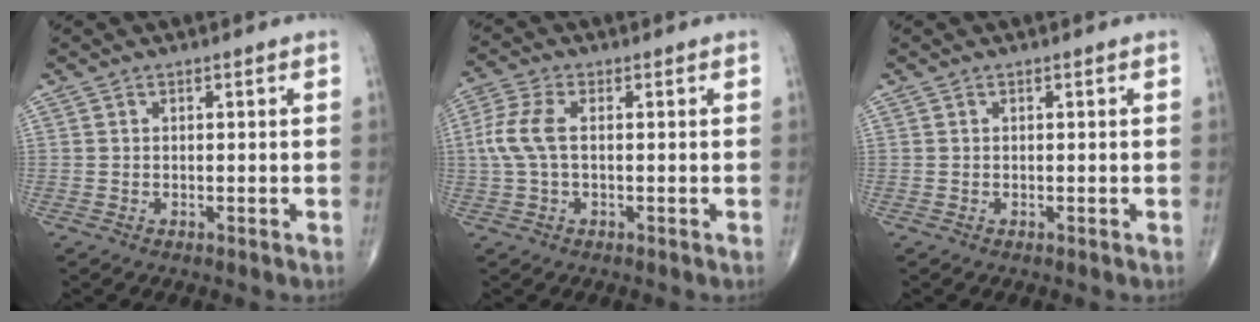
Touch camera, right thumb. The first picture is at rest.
{"total": 6.3, "force": [0.3, 3.2, 5.5], "torque": [-0.151, 0.014, 0.002]}
{"total": 0.0}